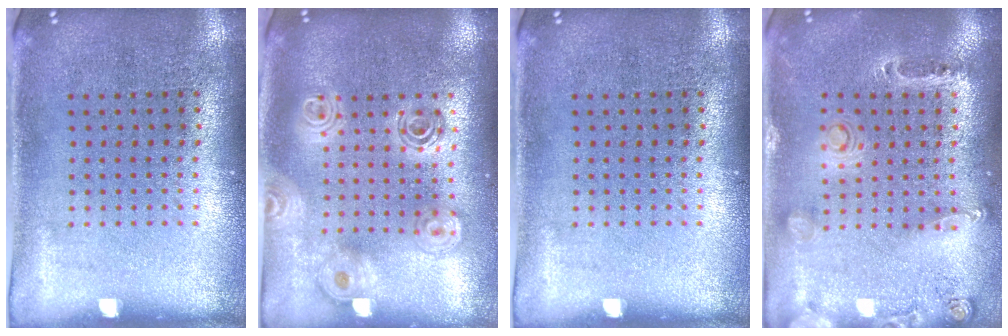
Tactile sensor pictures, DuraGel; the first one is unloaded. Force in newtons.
{"total": 1.9, "press": 1.6, "slide": 1.0}
{"total": 0.0}
{"total": 0.5, "press": 0.4, "slide": 0.3}